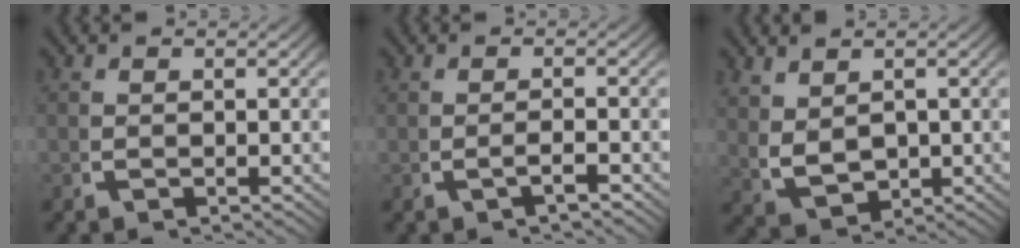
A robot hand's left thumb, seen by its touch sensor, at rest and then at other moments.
{"total": 1.5, "force": [-0.8, 0.1, 1.3], "torque": [-0.029, 0.005, -0.016]}
{"total": 4.7, "force": [0.6, 3.3, 3.3], "torque": [-0.079, -0.023, 0.031]}